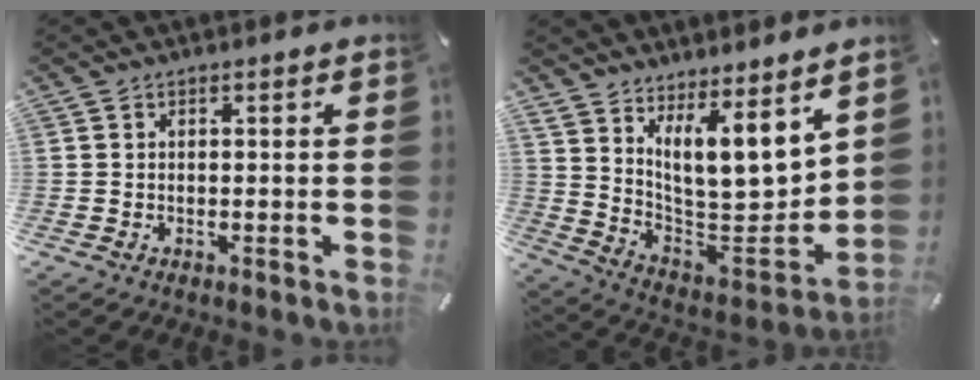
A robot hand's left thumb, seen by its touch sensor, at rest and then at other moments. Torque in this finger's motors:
{"motor_torque": [1.90, 1.70, 1.44, -1.33, 0.41]}